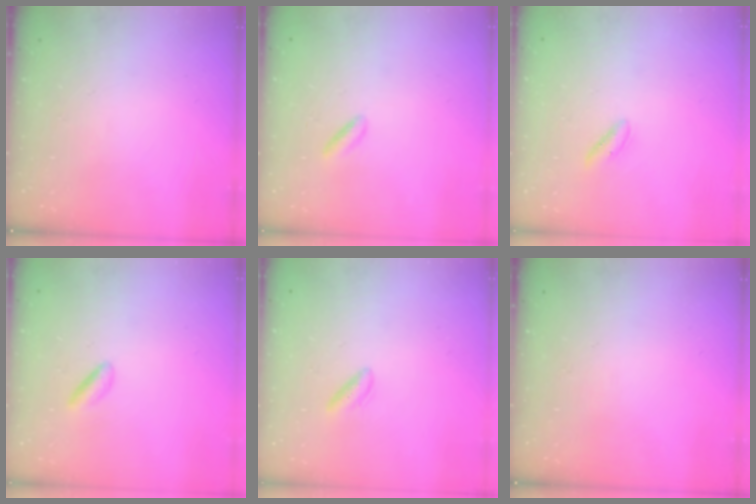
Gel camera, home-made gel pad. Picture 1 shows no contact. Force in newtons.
{"total": 1.7, "press": 1.5, "slide": 0.7}
{"total": 2.1, "press": 1.7, "slide": 1.3}
{"total": 1.9, "press": 1.7, "slide": 0.7}
{"total": 2.5, "press": 2.2, "slide": 1.3}
{"total": 0.0}